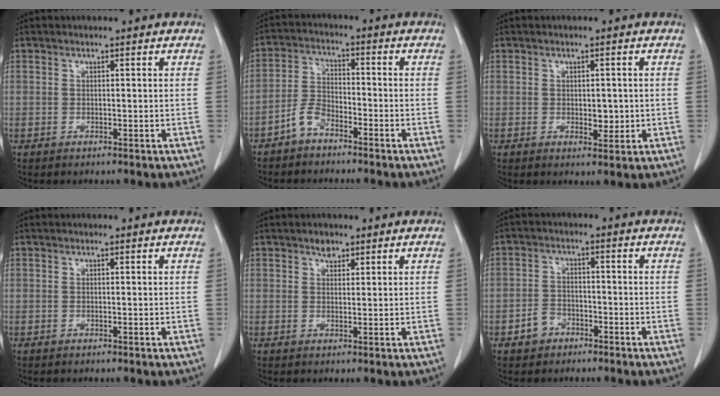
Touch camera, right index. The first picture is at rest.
{"total": 4.4, "force": [-3.3, 2.1, 2.1], "torque": [-0.048, 0.008, -0.066]}
{"total": 2.7, "force": [-0.1, 1.5, 2.2], "torque": [-0.026, 0.000, 0.007]}
{"total": 0.0}
{"total": 1.6, "force": [1.2, 0.9, 0.5], "torque": [-0.009, 0.000, 0.019]}
{"total": 3.6, "force": [-2.1, 2.7, 1.1], "torque": [-0.017, 0.009, -0.035]}